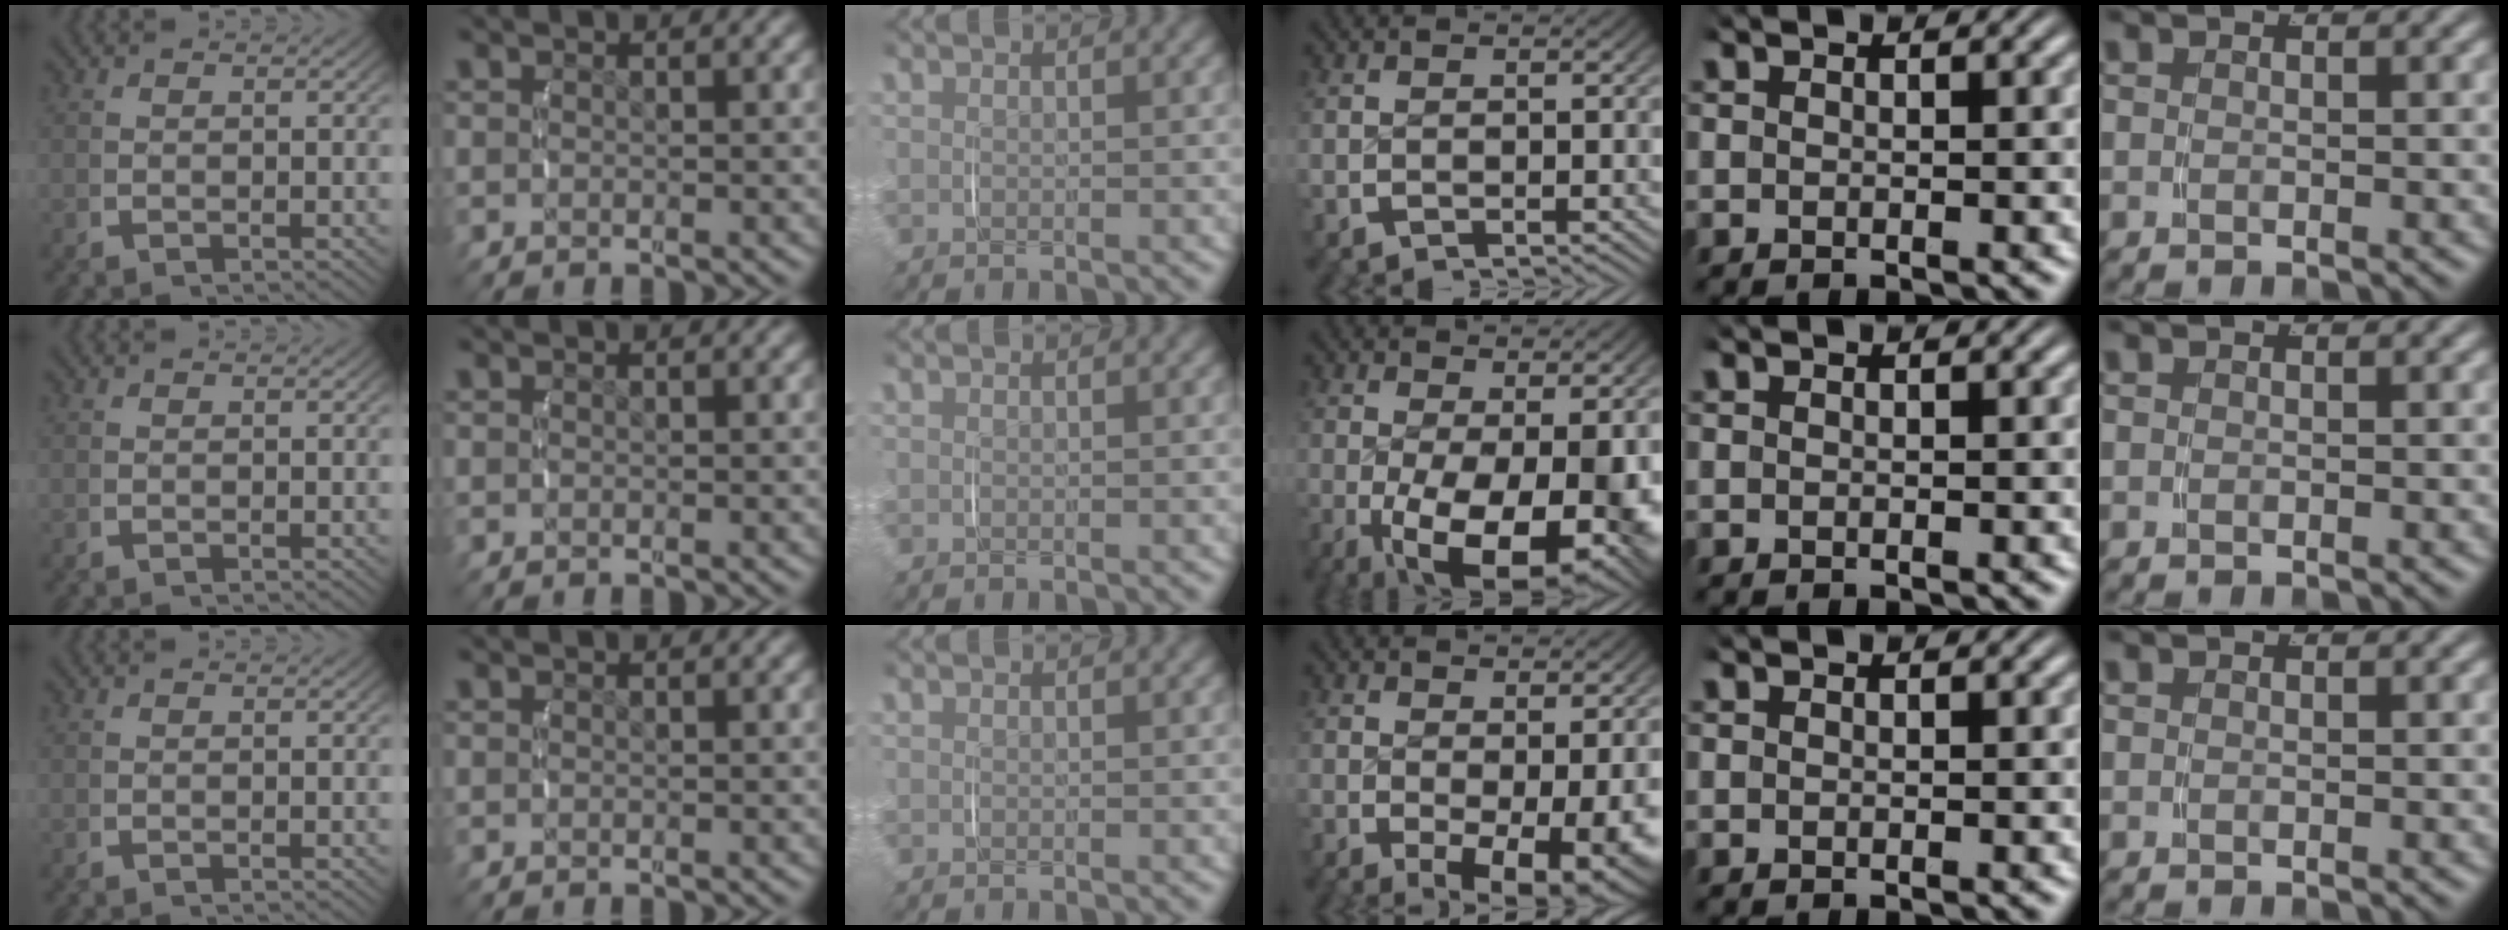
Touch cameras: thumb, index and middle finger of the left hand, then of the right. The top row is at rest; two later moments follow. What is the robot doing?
{"motion": "lift_and_place", "object": "glasses case"}